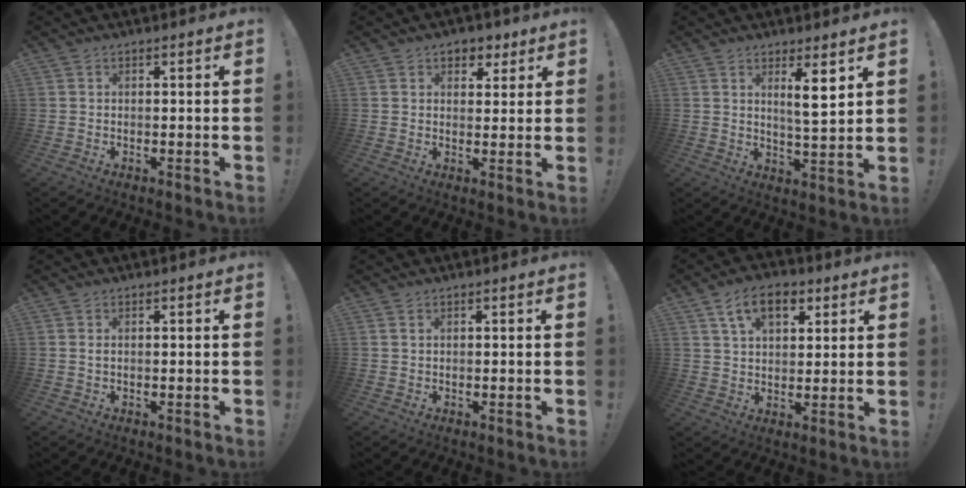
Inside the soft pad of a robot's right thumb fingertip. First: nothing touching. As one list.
[{"total": 5.8, "force": [3.1, 4.5, 2.1], "torque": [-0.008, -0.017, 0.054]}, {"total": 7.2, "force": [3.7, 0.7, 6.2], "torque": [-0.091, -0.025, 0.052]}, {"total": 0.6, "force": [0.0, 0.1, 0.6], "torque": [-0.017, 0.004, 0.000]}, {"total": 0.8, "force": [0.5, 0.4, 0.4], "torque": [-0.003, -0.002, 0.009]}, {"total": 11.5, "force": [5.4, 7.0, 7.3], "torque": [-0.115, 0.000, 0.099]}]